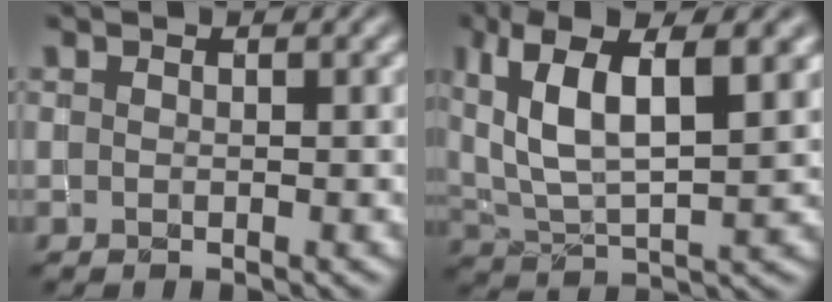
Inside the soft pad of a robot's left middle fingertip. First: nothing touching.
{"total": 10.3, "force": [4.3, 4.2, 8.4], "torque": [-0.161, 0.014, 0.077]}